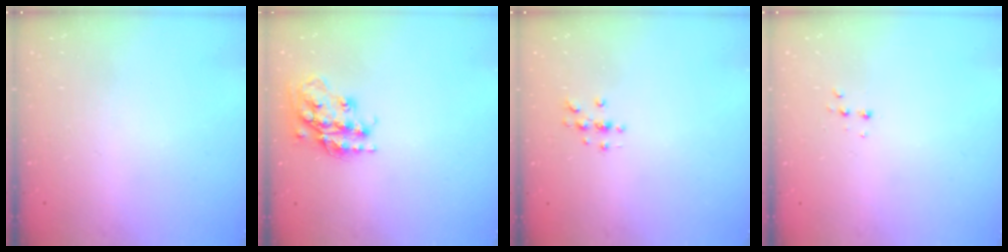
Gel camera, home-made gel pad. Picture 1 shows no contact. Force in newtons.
{"total": 17.6, "press": 17.5, "slide": 1.3}
{"total": 3.3, "press": 3.3, "slide": 0.4}
{"total": 4.1, "press": 4.0, "slide": 0.8}